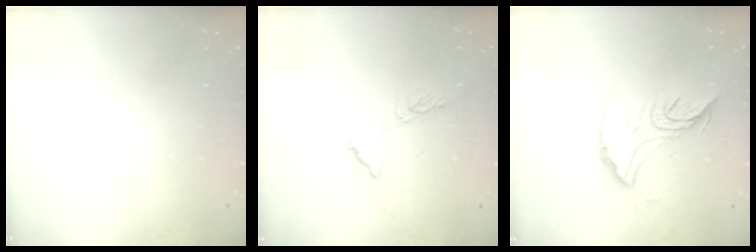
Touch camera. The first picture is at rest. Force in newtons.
{"total": 8.9, "press": 8.9, "slide": 0.5}
{"total": 14.3, "press": 14.2, "slide": 1.1}